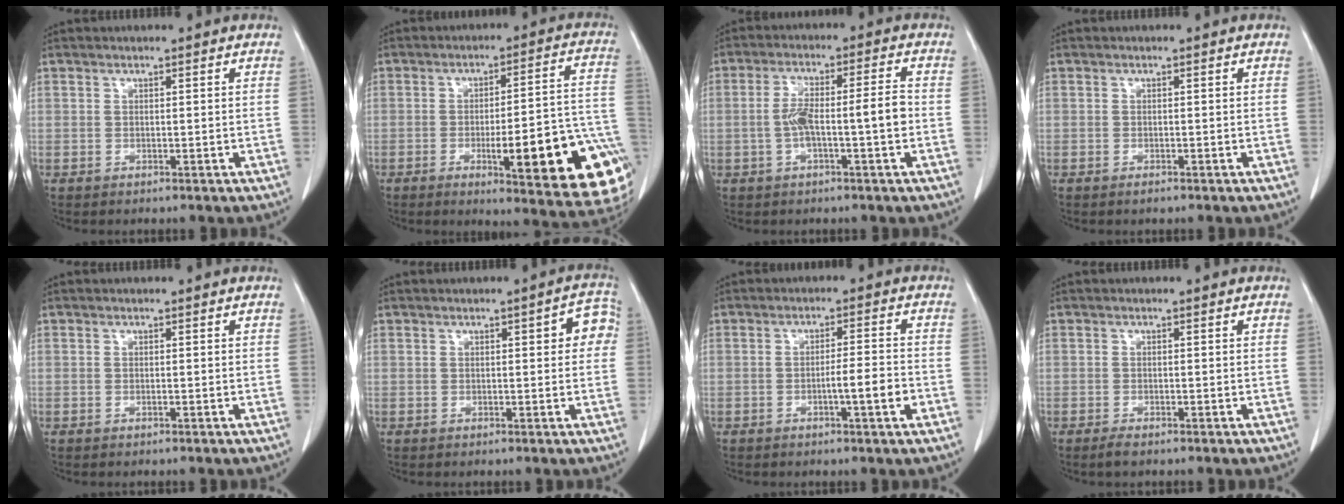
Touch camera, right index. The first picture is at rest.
{"total": 20.8, "force": [-7.0, 3.3, 19.3], "torque": [-0.155, 0.017, -0.076]}
{"total": 7.2, "force": [-1.3, 0.8, 7.1], "torque": [-0.132, 0.022, -0.019]}
{"total": 0.7, "force": [-0.5, 0.1, 0.4], "torque": [-0.010, -0.003, -0.004]}
{"total": 0.0}
{"total": 4.2, "force": [0.8, 1.5, 3.8], "torque": [-0.032, 0.015, 0.003]}
{"total": 4.5, "force": [-1.6, -0.1, 4.2], "torque": [-0.062, 0.000, -0.023]}
{"total": 1.4, "force": [-1.1, 0.2, 0.8], "torque": [-0.025, -0.006, -0.018]}